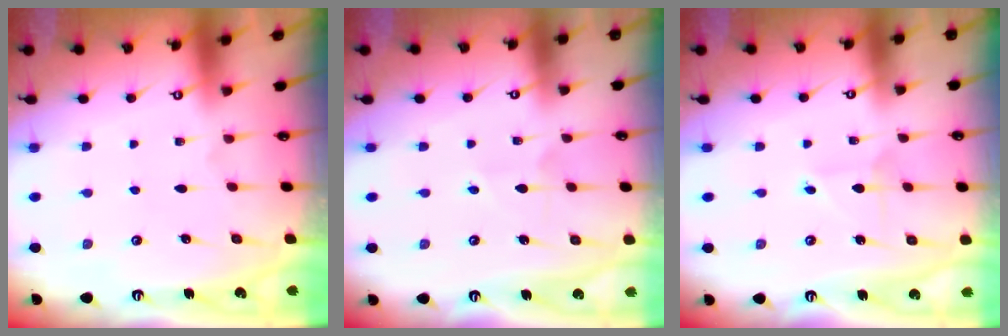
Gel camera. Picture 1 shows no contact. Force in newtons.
{"total": 4.5, "press": 4.5, "slide": 0.5}
{"total": 4.0, "press": 4.0, "slide": 0.4}